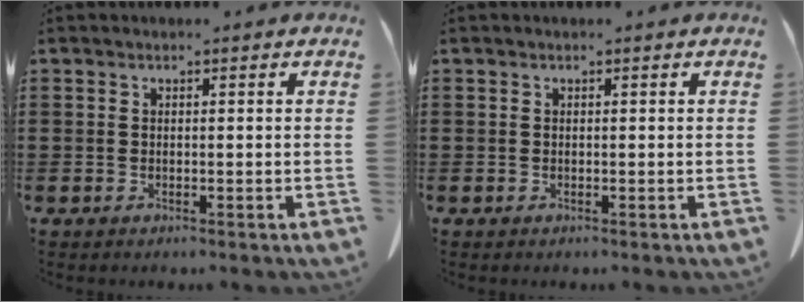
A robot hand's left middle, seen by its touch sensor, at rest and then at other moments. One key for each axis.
{"total": 0.0}